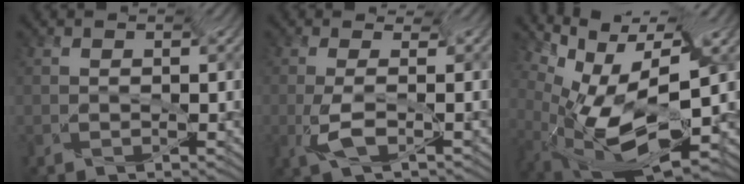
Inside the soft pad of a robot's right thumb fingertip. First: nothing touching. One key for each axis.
{"total": 3.0, "fx": -1.6, "fy": 1.0, "fz": 2.4, "tx": -0.057, "ty": -0.005, "tz": -0.028}
{"total": 9.8, "fx": -1.2, "fy": 4.3, "fz": 8.7, "tx": -0.175, "ty": -0.005, "tz": -0.006}